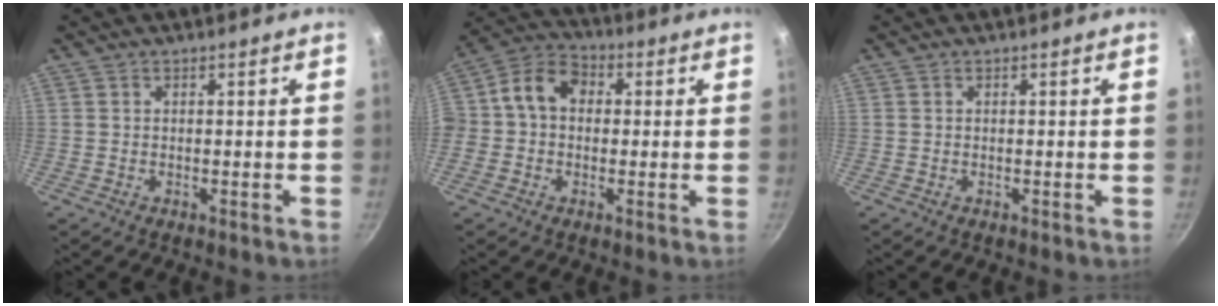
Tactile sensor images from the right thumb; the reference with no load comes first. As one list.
[{"total": 9.1, "force": [0.5, 7.4, 5.3], "torque": [-0.066, 0.024, -0.016]}, {"total": 0.0}]